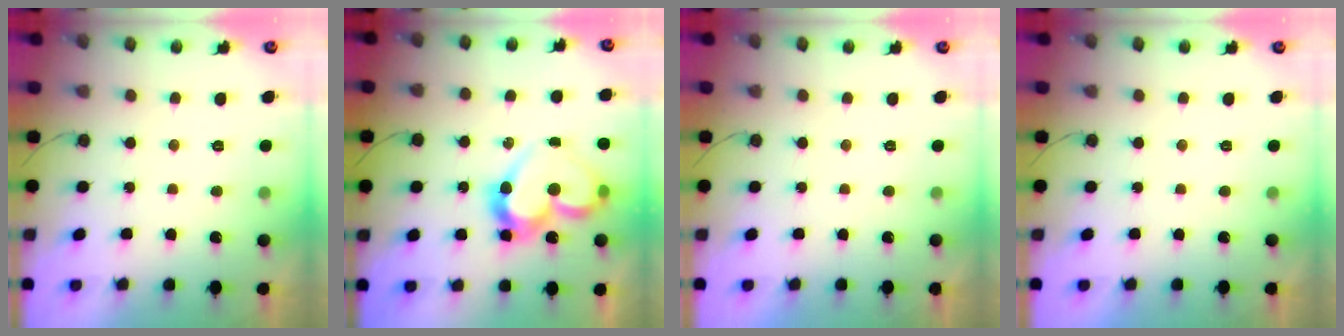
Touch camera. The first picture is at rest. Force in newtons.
{"total": 16.1, "press": 15.9, "slide": 2.4}
{"total": 1.7, "press": 1.7, "slide": 0.0}
{"total": 1.7, "press": 1.7, "slide": 0.0}